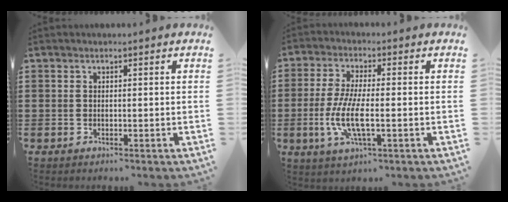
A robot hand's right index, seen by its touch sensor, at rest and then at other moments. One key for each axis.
{"total": 7.6, "fx": -2.0, "fy": 2.1, "fz": 7.1, "tx": -0.155, "ty": -0.013, "tz": -0.041}